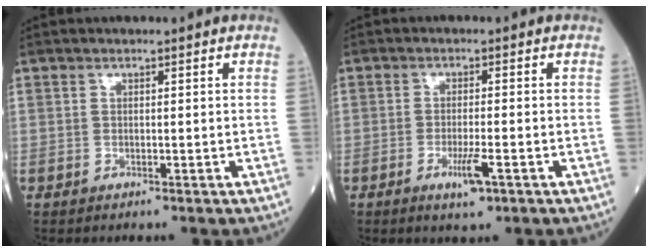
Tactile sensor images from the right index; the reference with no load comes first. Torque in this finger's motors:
{"motor_torque": [0.24, -0.06, 0.03, 0.05]}